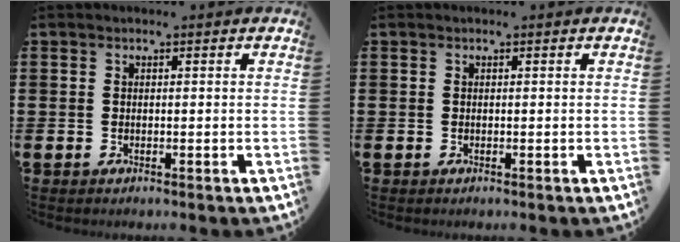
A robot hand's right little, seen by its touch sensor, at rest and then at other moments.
{"total": 0.0}